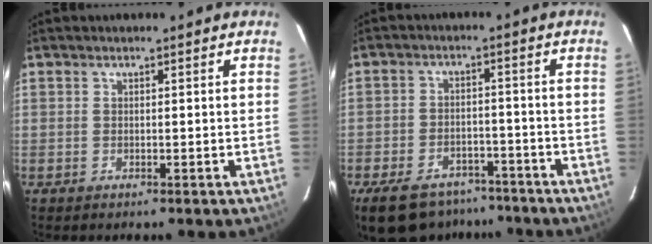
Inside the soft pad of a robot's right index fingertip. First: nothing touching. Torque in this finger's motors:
{"motor_torque": [1.28, -0.87, 0.54, 0.09]}